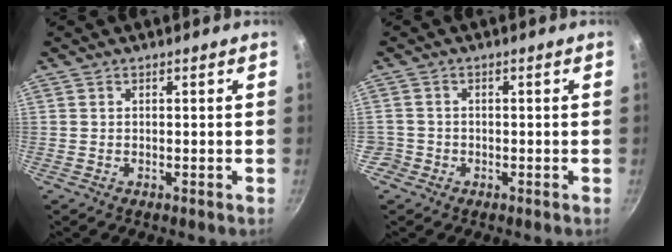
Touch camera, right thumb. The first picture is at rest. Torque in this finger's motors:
{"motor_torque": [1.72, 3.29, 2.19, -0.23, 0.37]}